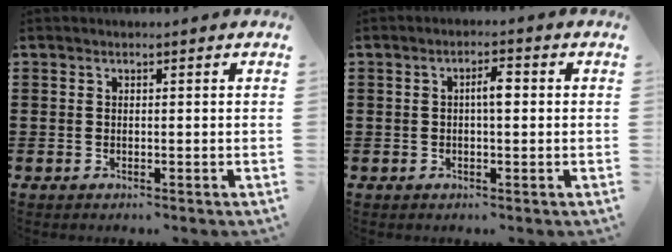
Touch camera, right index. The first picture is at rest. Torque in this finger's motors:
{"motor_torque": [0.43, -0.18, 0.06, 0.04]}